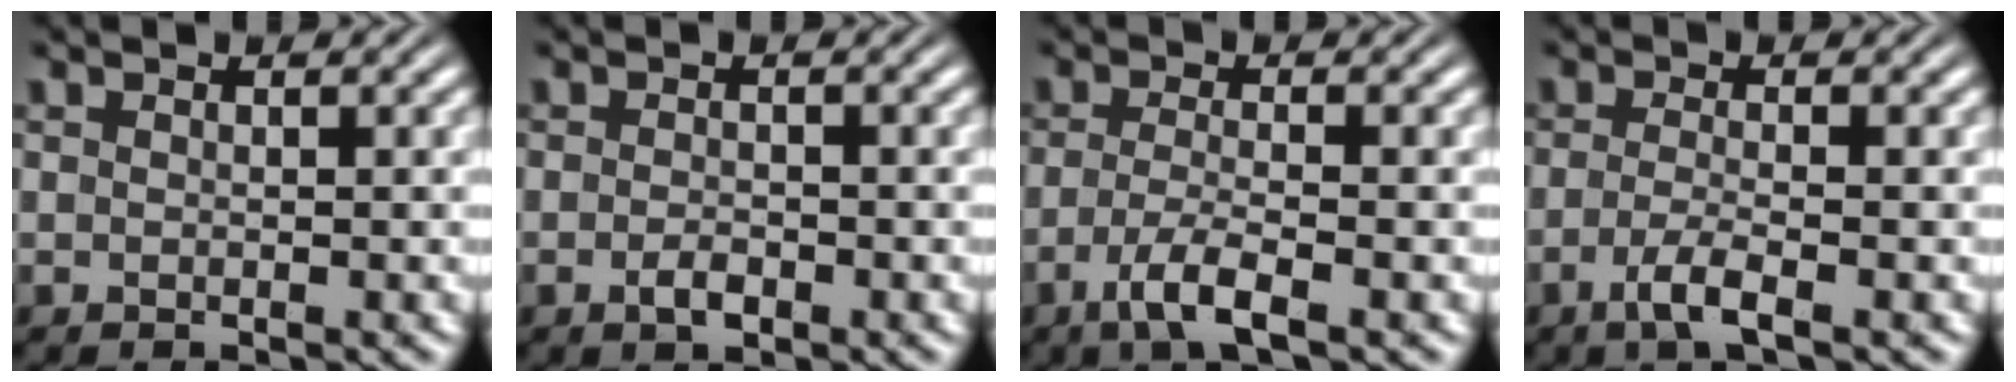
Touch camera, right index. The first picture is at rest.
{"total": 1.4, "force": [-1.0, 0.3, 0.9], "torque": [-0.015, -0.006, -0.015]}
{"total": 3.5, "force": [-2.1, 0.3, 2.8], "torque": [-0.062, -0.024, -0.024]}
{"total": 2.7, "force": [-1.7, -0.1, 2.1], "torque": [-0.051, -0.021, -0.021]}